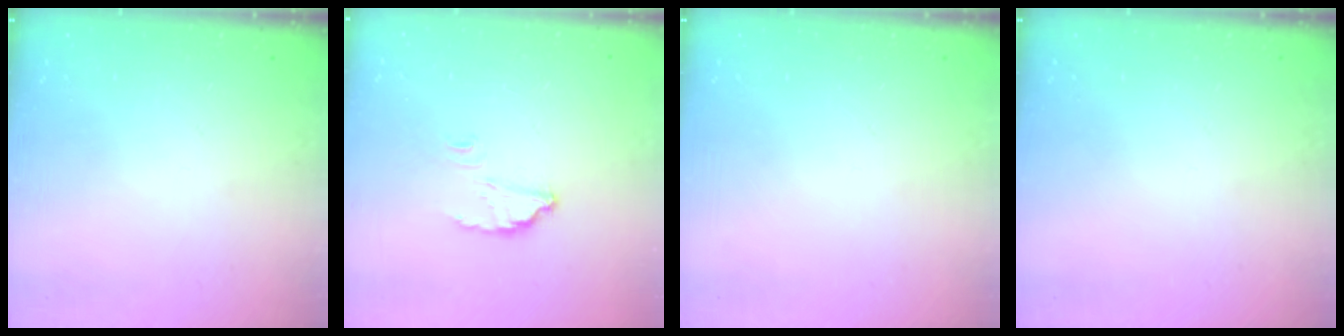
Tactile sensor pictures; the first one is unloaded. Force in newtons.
{"total": 2.5, "press": 2.5, "slide": 0.2}
{"total": 0.0}
{"total": 0.0}